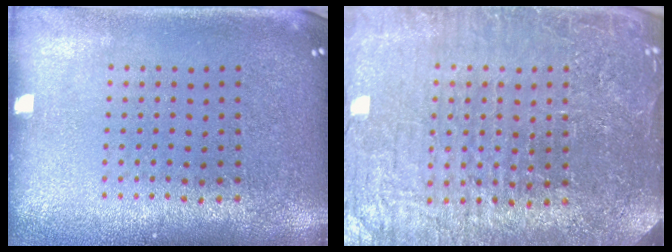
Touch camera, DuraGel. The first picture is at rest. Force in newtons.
{"total": 5.1, "press": 4.7, "slide": 2.0}